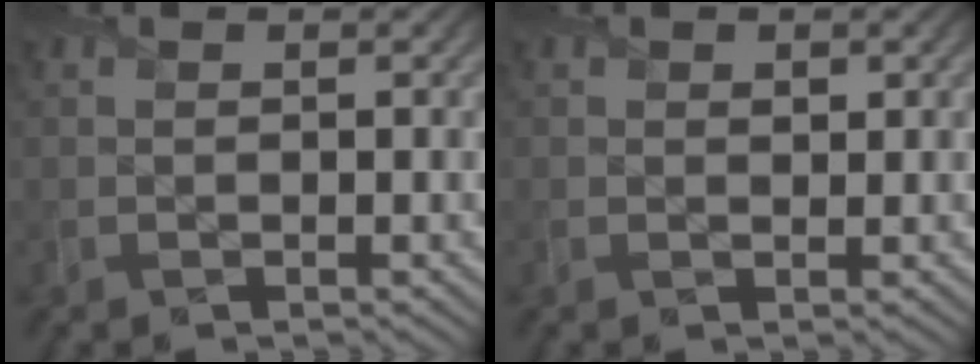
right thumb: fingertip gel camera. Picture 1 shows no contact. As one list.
[{"total": 0.9, "force": [0.4, 0.6, 0.4], "torque": [-0.004, -0.007, 0.008]}]